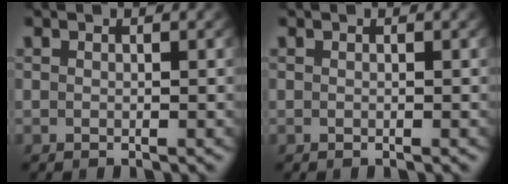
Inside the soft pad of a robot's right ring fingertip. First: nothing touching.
{"total": 0.0}